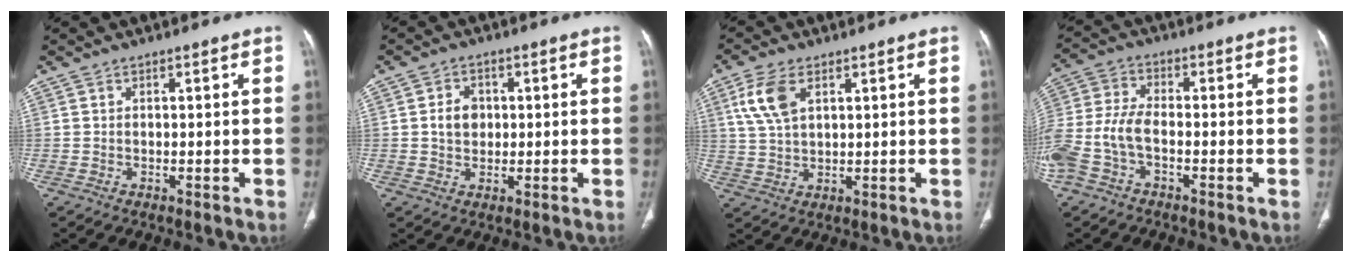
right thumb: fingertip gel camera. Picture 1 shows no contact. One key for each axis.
{"total": 4.5, "fx": 0.5, "fy": 3.7, "fz": 2.6, "tx": -0.031, "ty": 0.004, "tz": 0.006}
{"total": 7.6, "fx": 3.1, "fy": 4.1, "fz": 5.6, "tx": -0.121, "ty": -0.002, "tz": 0.066}
{"total": 10.7, "fx": -3.7, "fy": 5.6, "fz": 8.3, "tx": -0.198, "ty": 0.025, "tz": -0.078}